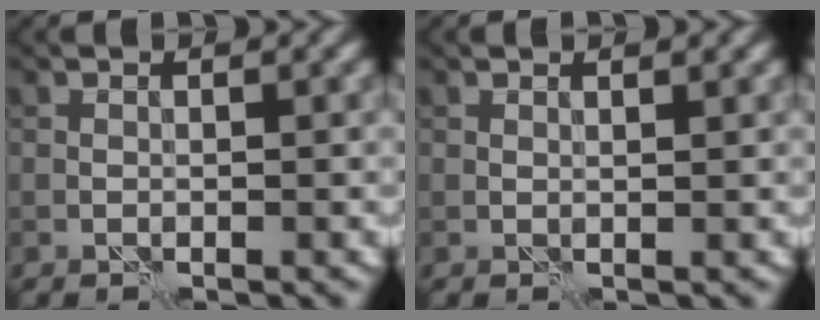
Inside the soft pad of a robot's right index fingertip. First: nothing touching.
{"total": 0.9, "force": [0.8, 0.1, 0.5], "torque": [-0.011, -0.001, 0.009]}